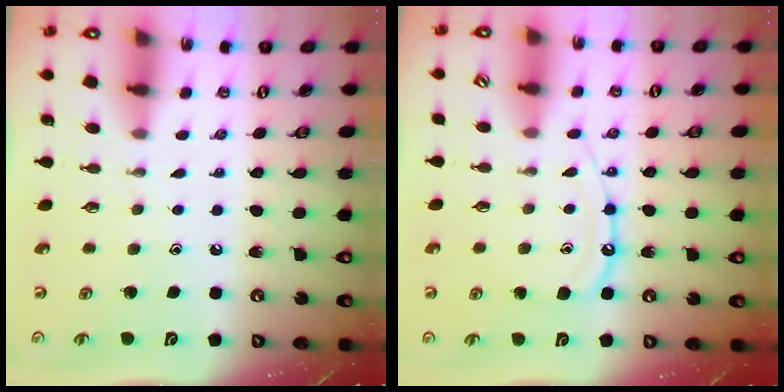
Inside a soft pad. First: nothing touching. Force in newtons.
{"total": 10.9, "press": 10.9, "slide": 1.0}